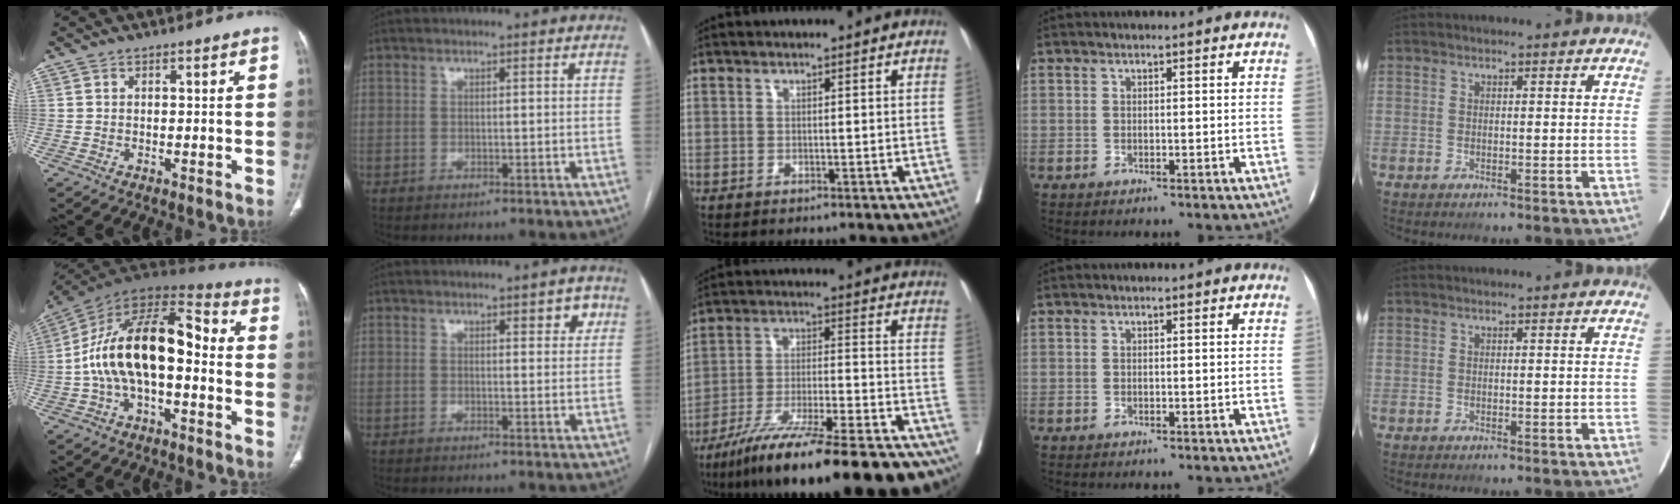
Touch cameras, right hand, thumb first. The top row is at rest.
{"thumb": {"total": 18.8, "force": [-2.3, 9.5, 16.1], "torque": [-0.271, 0.060, -0.046]}, "index": {"total": 3.3, "force": [1.8, 1.1, 2.5], "torque": [-0.027, 0.002, 0.022]}, "middle": {"total": 26.2, "force": [-21.2, 3.0, 15.1], "torque": [-0.180, -0.014, -0.328]}}